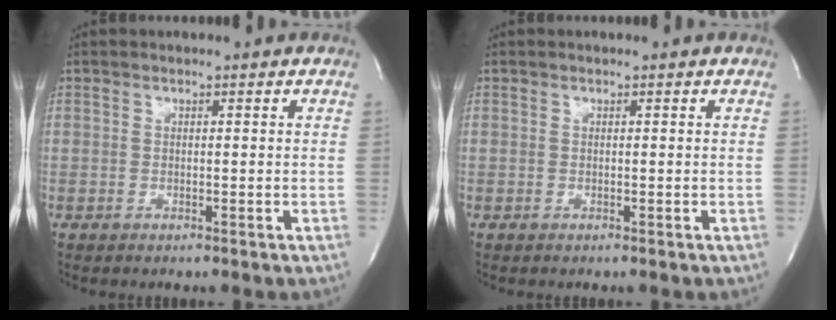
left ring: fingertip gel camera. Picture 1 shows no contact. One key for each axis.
{"total": 0.0}